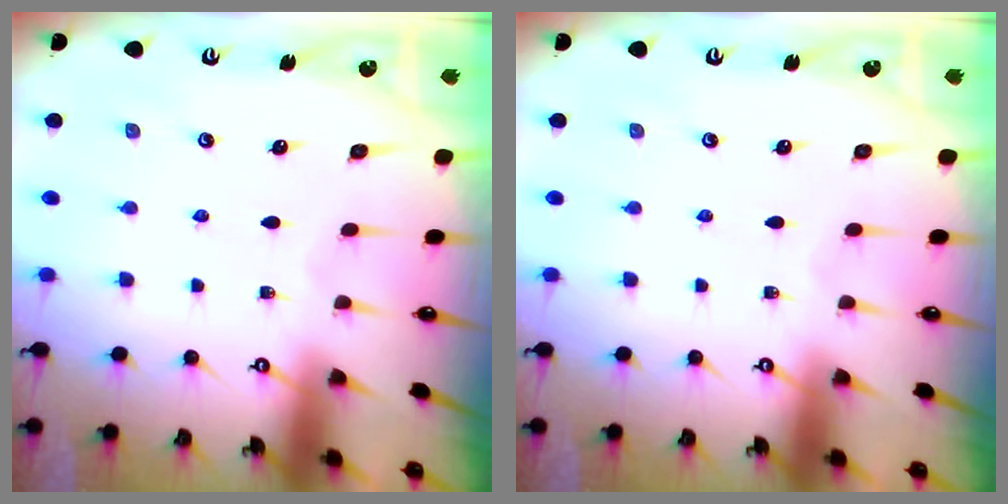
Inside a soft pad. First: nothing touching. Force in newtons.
{"total": 0.0}